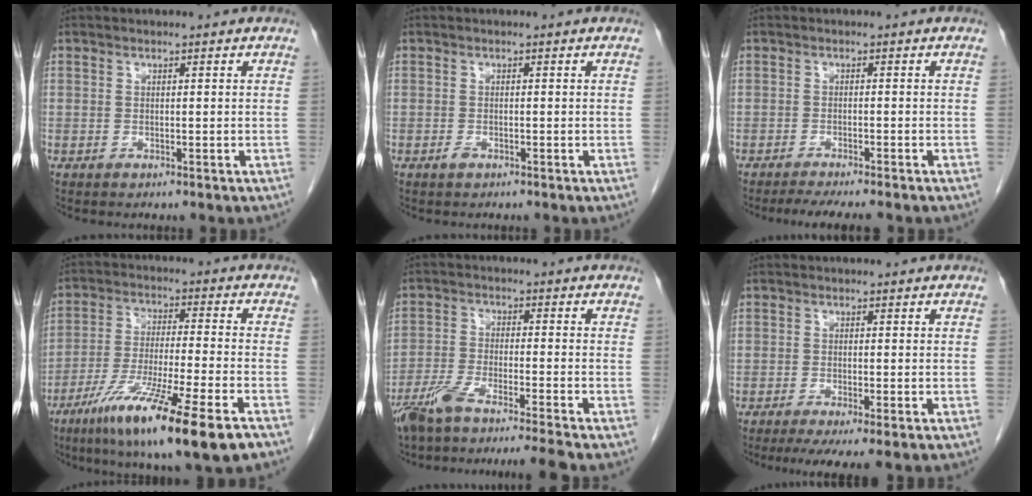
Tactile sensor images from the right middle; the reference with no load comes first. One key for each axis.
{"total": 0.7, "fx": -0.4, "fy": 0.3, "fz": 0.4, "tx": -0.009, "ty": 0.001, "tz": -0.006}
{"total": 6.3, "fx": -5.3, "fy": 0.5, "fz": 3.3, "tx": -0.040, "ty": -0.008, "tz": -0.081}
{"total": 17.3, "fx": -10.4, "fy": 0.3, "fz": 13.9, "tx": -0.227, "ty": -0.052, "tz": -0.177}
{"total": 10.6, "fx": -9.0, "fy": -1.3, "fz": 5.4, "tx": -0.082, "ty": -0.020, "tz": -0.149}
{"total": 6.1, "fx": -4.4, "fy": 0.4, "fz": 4.3, "tx": -0.057, "ty": -0.016, "tz": -0.069}